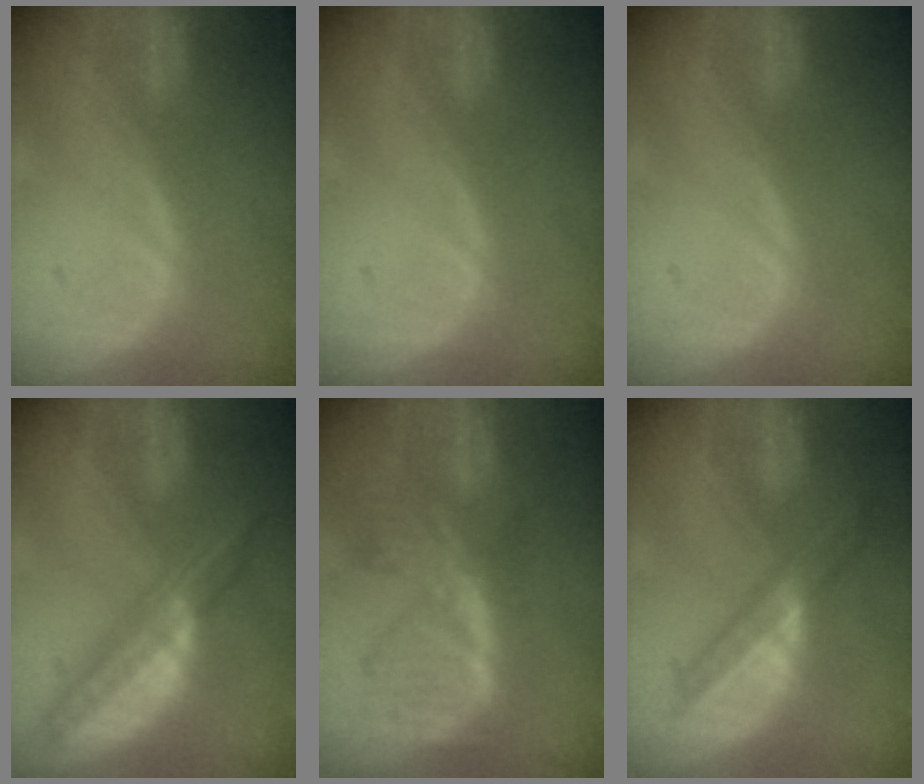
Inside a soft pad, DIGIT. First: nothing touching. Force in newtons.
{"total": 0.0}
{"total": 0.0}
{"total": 7.2, "press": 6.2, "slide": 3.6}
{"total": 8.0, "press": 7.1, "slide": 3.8}
{"total": 5.7, "press": 5.2, "slide": 2.4}